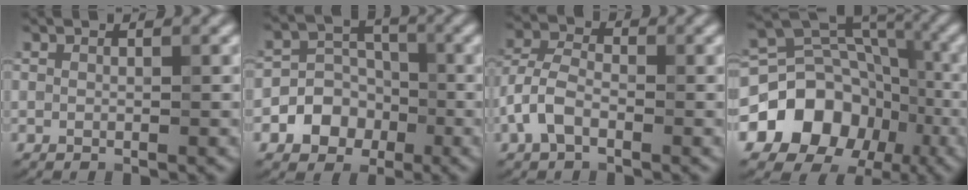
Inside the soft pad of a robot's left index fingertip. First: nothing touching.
{"total": 5.6, "force": [-2.3, 4.8, 1.8], "torque": [-0.007, 0.011, -0.064]}
{"total": 3.4, "force": [-1.7, 1.7, 2.4], "torque": [-0.058, 0.014, -0.043]}
{"total": 16.0, "force": [-6.7, 13.1, 6.3], "torque": [-0.115, -0.014, -0.126]}